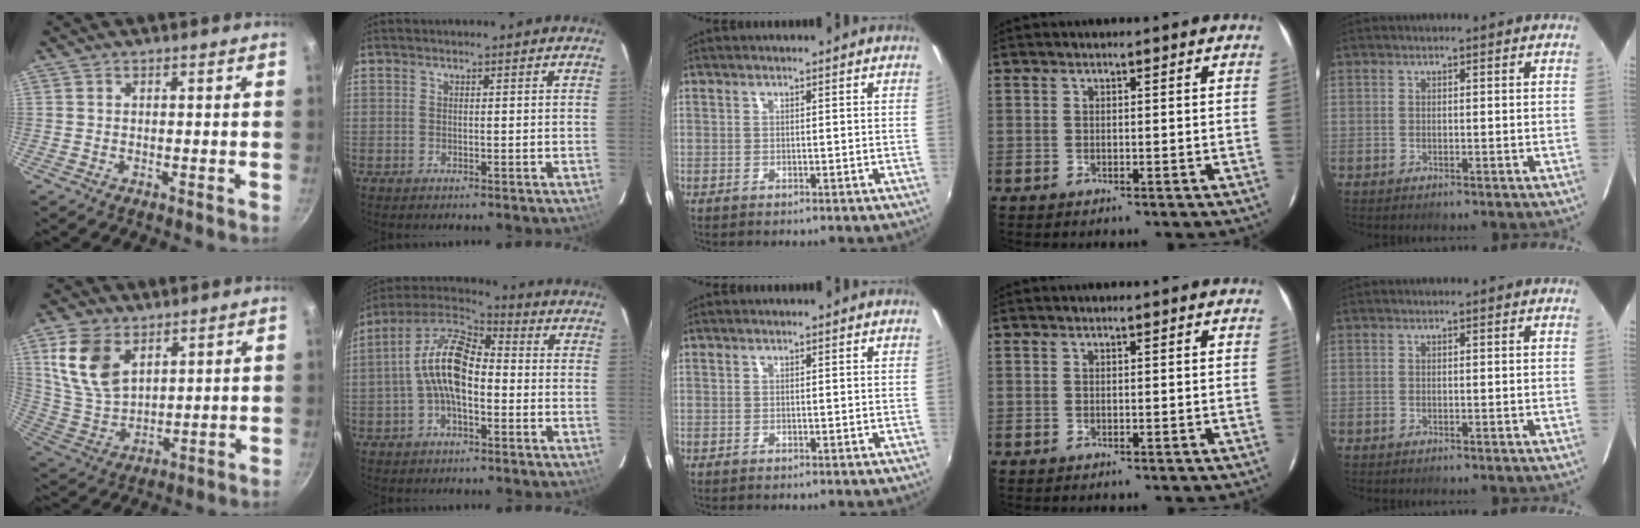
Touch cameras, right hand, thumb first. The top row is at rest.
{"thumb": {"total": 12.6, "force": [5.8, 7.8, 8.0], "torque": [-0.143, -0.024, 0.128]}, "index": {"total": 12.3, "force": [-1.4, 5.9, 10.7], "torque": [-0.214, 0.020, -0.031]}}